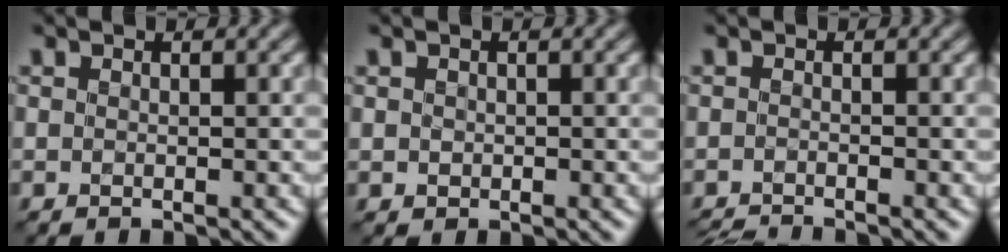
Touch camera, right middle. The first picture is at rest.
{"total": 0.6, "force": [0.1, 0.6, -0.1], "torque": [0.007, -0.002, 0.000]}
{"total": 2.4, "force": [-2.3, 0.1, 0.5], "torque": [-0.009, -0.010, -0.046]}